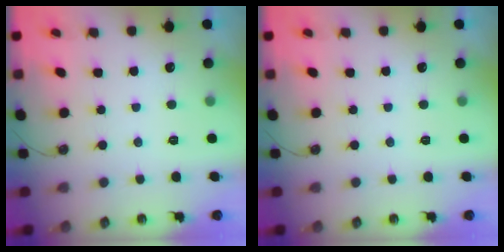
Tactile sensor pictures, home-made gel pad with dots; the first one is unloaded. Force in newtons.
{"total": 0.0}